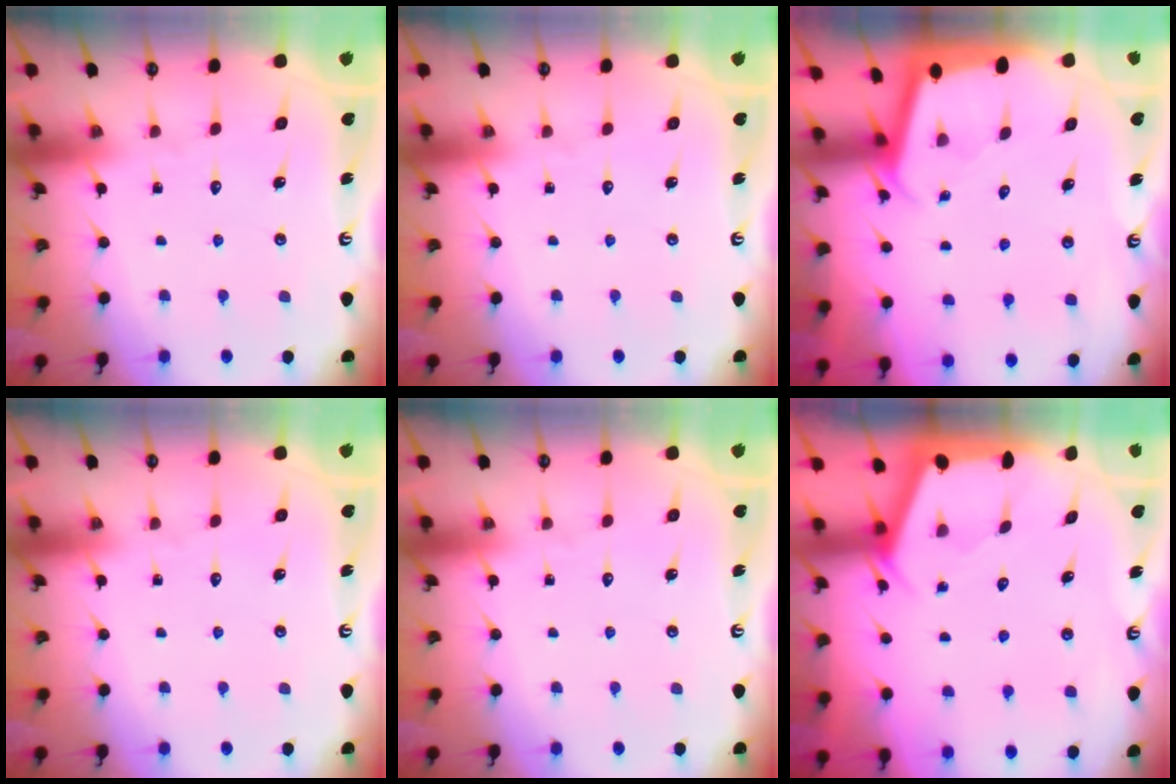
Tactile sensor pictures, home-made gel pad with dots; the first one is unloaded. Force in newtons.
{"total": 0.0}
{"total": 1.8, "press": 1.8, "slide": 0.0}
{"total": 0.0}
{"total": 0.0}
{"total": 2.4, "press": 2.4, "slide": 0.3}